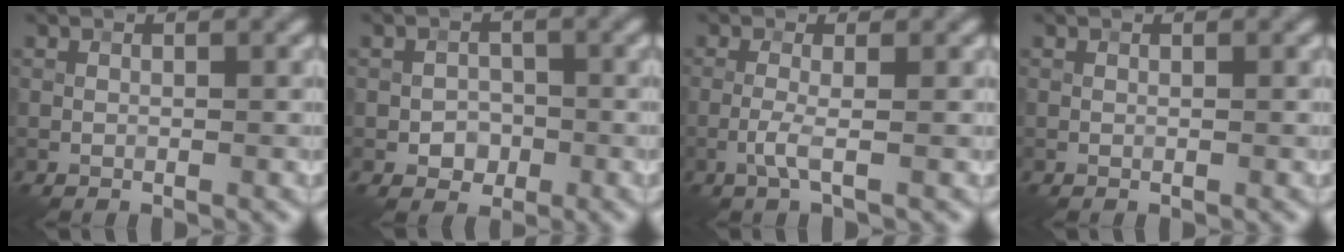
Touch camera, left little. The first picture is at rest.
{"total": 2.2, "force": [-0.8, 1.8, 0.9], "torque": [-0.008, -0.001, -0.017]}
{"total": 1.9, "force": [-0.7, 0.2, 1.8], "torque": [-0.040, 0.002, -0.020]}
{"total": 0.0}